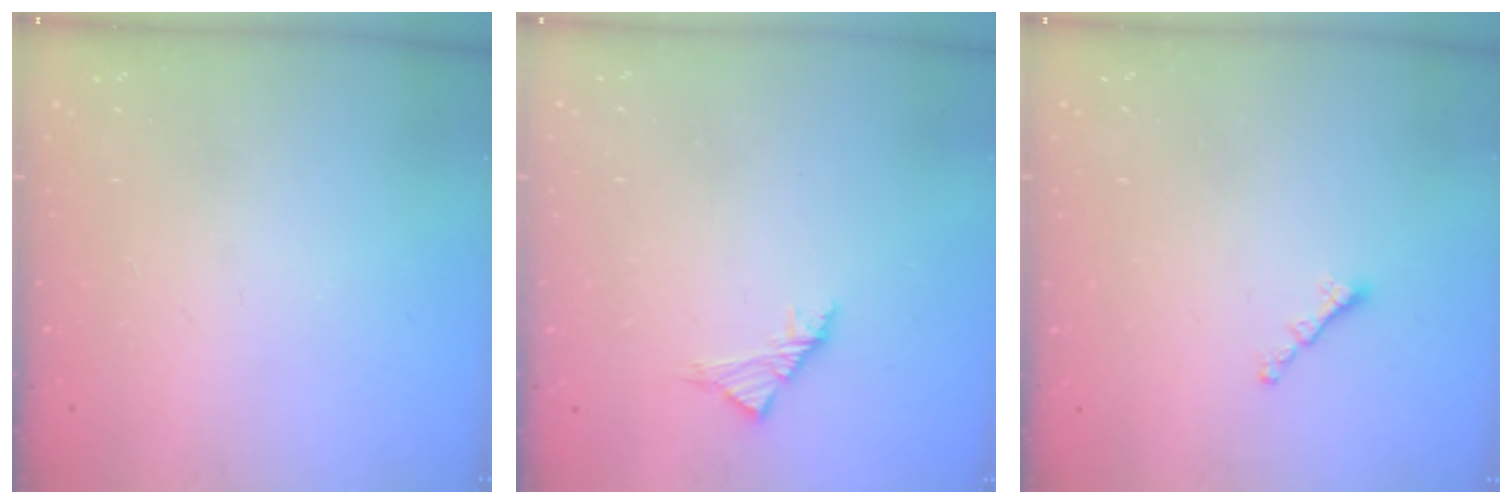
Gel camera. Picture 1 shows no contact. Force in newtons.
{"total": 2.8, "press": 2.6, "slide": 0.8}
{"total": 0.7, "press": 0.6, "slide": 0.4}